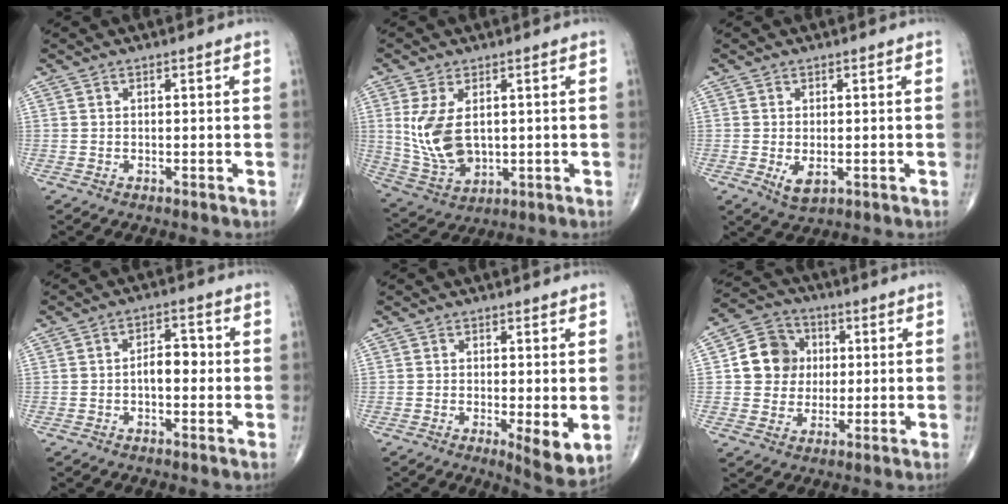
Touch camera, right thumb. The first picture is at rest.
{"total": 10.8, "force": [1.4, 6.6, 8.5], "torque": [-0.167, -0.013, 0.045]}
{"total": 3.4, "force": [-0.6, 1.8, 2.8], "torque": [-0.046, -0.009, -0.003]}
{"total": 4.9, "force": [-0.5, 2.8, 4.0], "torque": [-0.048, 0.017, -0.014]}
{"total": 6.0, "force": [-0.9, 1.8, 5.6], "torque": [-0.086, -0.020, -0.014]}
{"total": 10.3, "force": [1.4, 9.2, 4.4], "torque": [-0.044, 0.007, 0.018]}